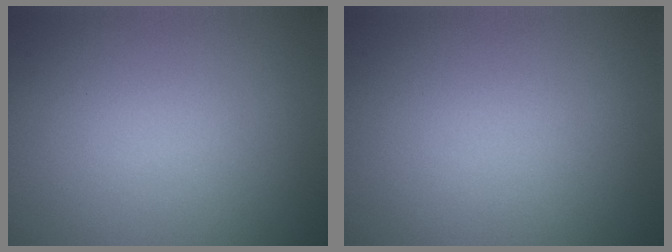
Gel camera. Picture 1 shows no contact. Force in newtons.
{"total": 0.0}